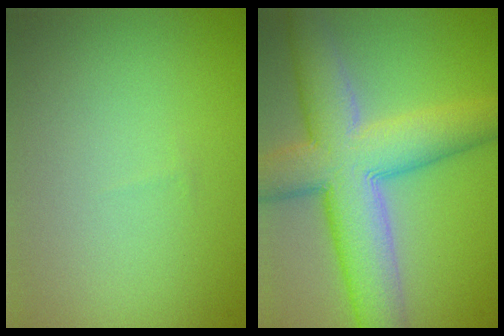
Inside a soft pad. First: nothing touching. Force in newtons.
{"total": 10.6, "press": 10.6, "slide": 0.5}